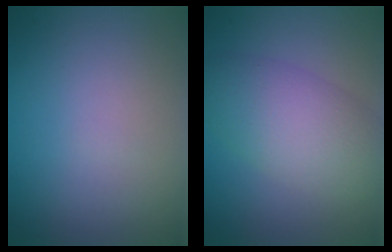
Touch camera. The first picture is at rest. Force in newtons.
{"total": 6.0, "press": 6.0, "slide": 0.2}